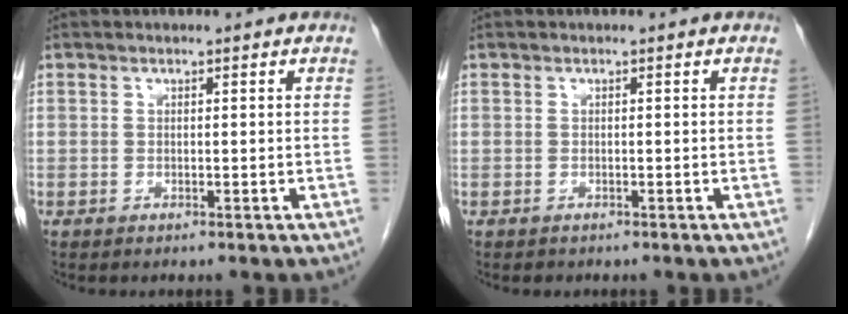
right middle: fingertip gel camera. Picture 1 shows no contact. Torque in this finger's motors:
{"motor_torque": [0.29, -0.12, -0.07, 0.00]}